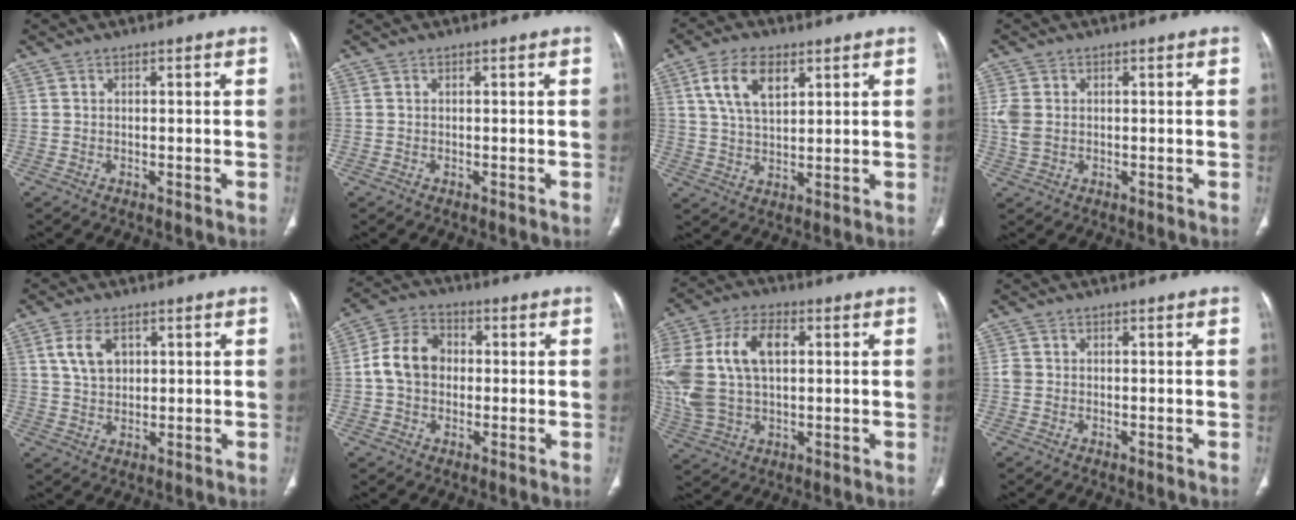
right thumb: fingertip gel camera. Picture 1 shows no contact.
{"total": 0.0}
{"total": 9.2, "force": [4.1, 4.9, 6.6], "torque": [-0.115, -0.011, 0.079]}
{"total": 3.9, "force": [0.3, 2.9, 2.6], "torque": [-0.067, 0.004, 0.010]}
{"total": 6.2, "force": [2.3, 3.9, 4.1], "torque": [-0.072, -0.006, 0.049]}
{"total": 9.2, "force": [0.0, 7.3, 5.6], "torque": [-0.089, 0.025, -0.011]}
{"total": 18.1, "force": [2.9, 11.2, 14.0], "torque": [-0.309, 0.016, 0.058]}
{"total": 1.2, "force": [0.0, 1.1, 0.5], "torque": [-0.007, 0.002, 0.000]}